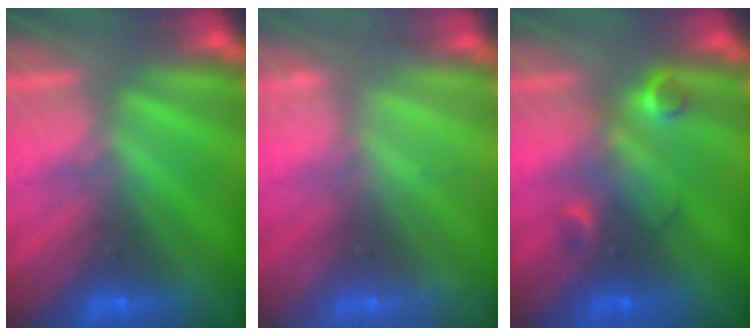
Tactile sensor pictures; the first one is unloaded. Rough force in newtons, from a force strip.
{"total": 2.3}
{"total": 2.9}